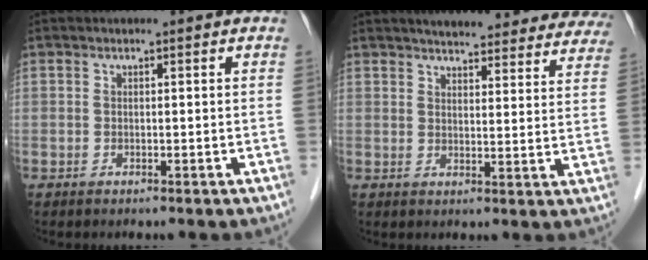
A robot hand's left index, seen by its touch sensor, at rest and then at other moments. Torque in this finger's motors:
{"motor_torque": [0.00, -1.13, 0.36, 0.11]}